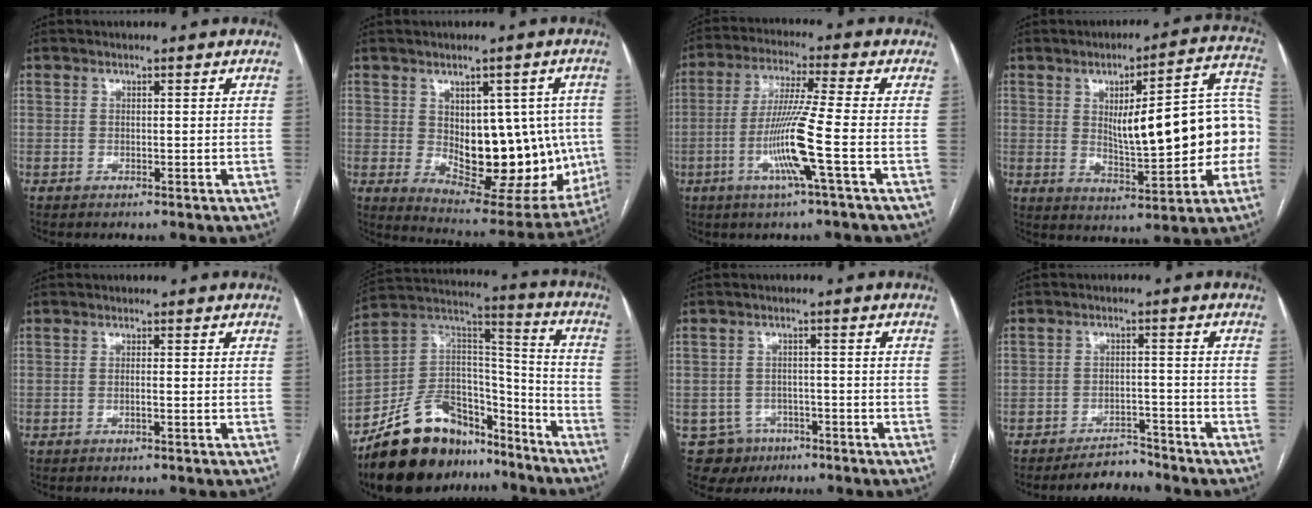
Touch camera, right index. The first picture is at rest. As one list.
[{"total": 17.6, "force": [-0.6, 8.7, 15.3], "torque": [-0.200, 0.000, 0.021]}, {"total": 10.5, "force": [-3.3, -1.5, 9.8], "torque": [-0.195, -0.013, -0.067]}, {"total": 17.9, "force": [-0.1, 4.4, 17.4], "torque": [-0.226, 0.035, 0.012]}, {"total": 0.8, "force": [-0.3, 0.0, 0.7], "torque": [-0.014, 0.001, -0.004]}, {"total": 20.6, "force": [-15.6, 10.1, 8.9], "torque": [-0.172, 0.055, -0.265]}, {"total": 5.4, "force": [-3.0, 4.5, 0.0], "torque": [0.005, 0.010, -0.041]}, {"total": 4.3, "force": [-4.1, 1.2, 0.4], "torque": [-0.005, -0.002, -0.066]}]